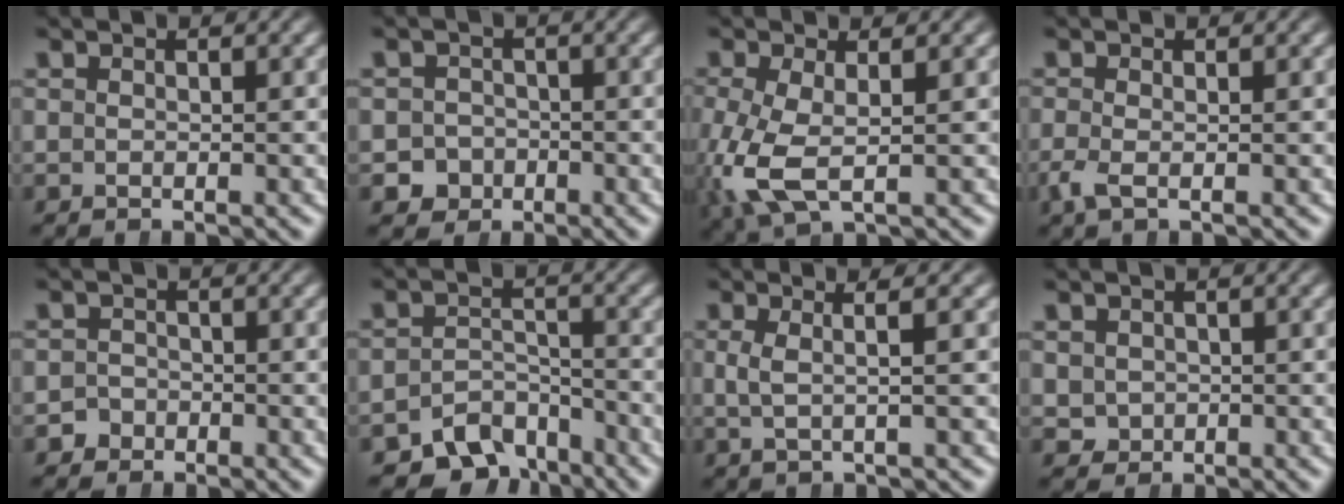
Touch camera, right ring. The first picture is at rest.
{"total": 5.2, "force": [-2.4, 4.6, 0.7], "torque": [-0.022, -0.020, -0.039]}
{"total": 6.2, "force": [-1.4, 3.8, 4.7], "torque": [-0.136, -0.042, 0.000]}
{"total": 1.7, "force": [-1.0, 0.6, 1.2], "torque": [-0.042, -0.018, -0.013]}
{"total": 2.5, "force": [-1.7, 1.9, -0.2], "torque": [-0.001, -0.011, -0.029]}
{"total": 7.8, "force": [-6.1, 4.3, 2.3], "torque": [-0.028, -0.026, -0.097]}
{"total": 2.9, "force": [0.6, 0.6, 2.7], "torque": [-0.053, 0.002, 0.013]}
{"total": 2.2, "force": [0.0, 2.1, 0.7], "torque": [-0.028, -0.022, 0.016]}